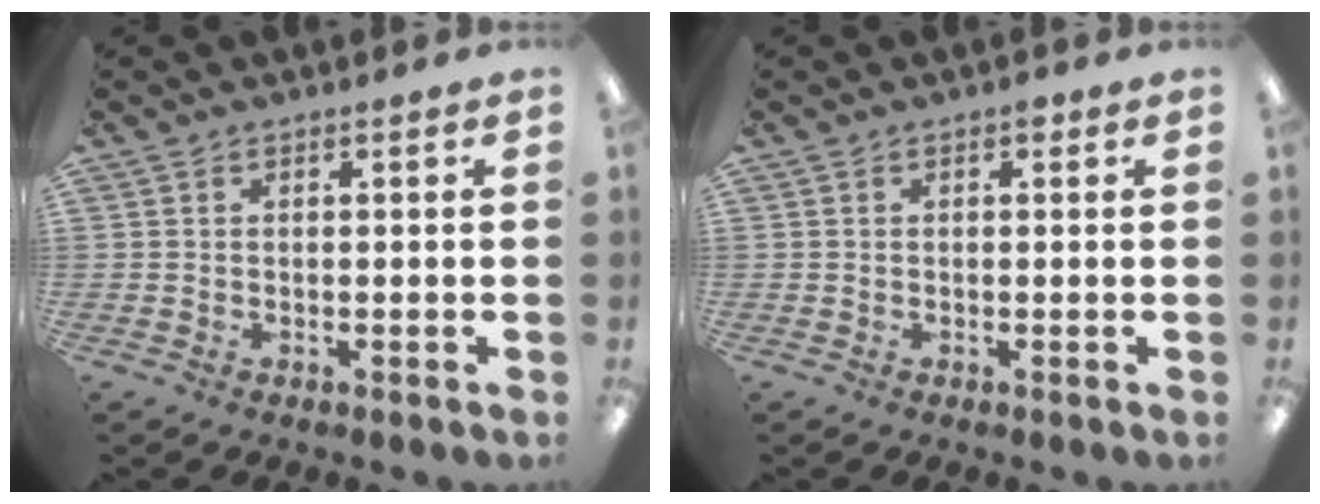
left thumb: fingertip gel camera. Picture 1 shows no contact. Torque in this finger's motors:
{"motor_torque": [0.25, 0.11, 0.49, -0.21, 0.00]}